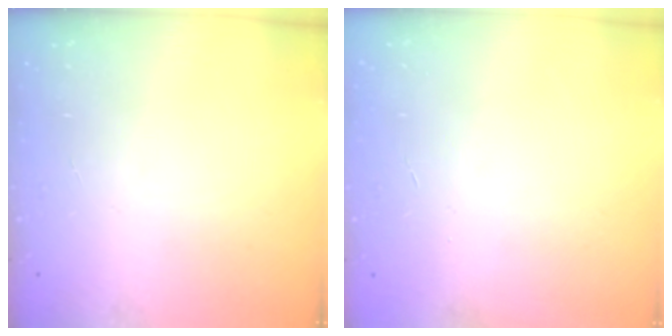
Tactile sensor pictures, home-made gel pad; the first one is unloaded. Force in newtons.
{"total": 0.0}